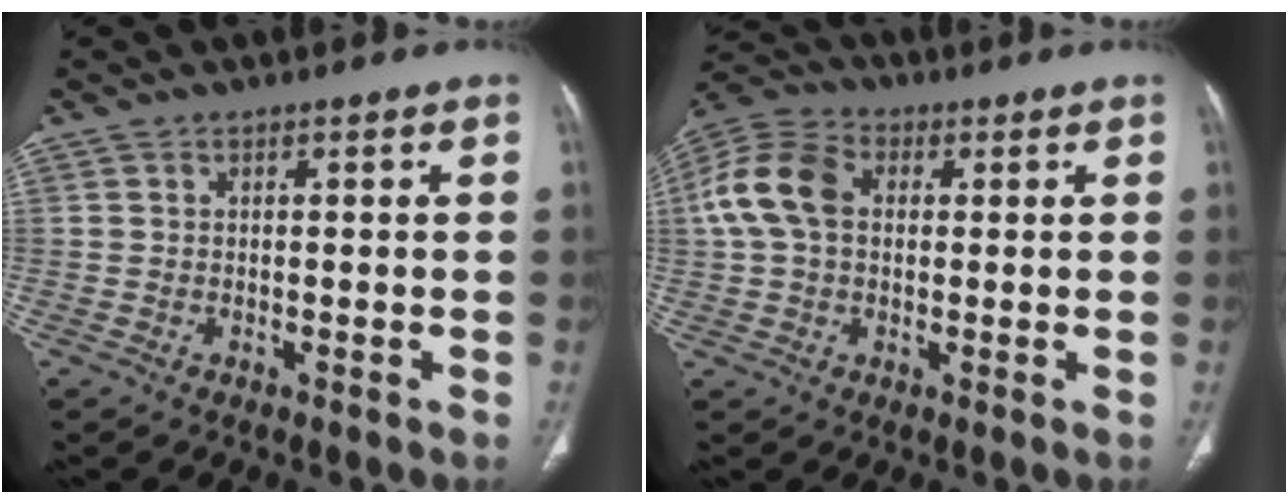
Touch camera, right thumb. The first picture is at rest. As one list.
[{"total": 11.4, "force": [1.6, 8.1, 7.9], "torque": [-0.162, 0.029, 0.024]}]